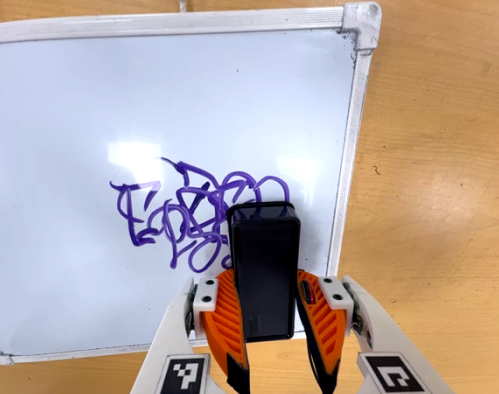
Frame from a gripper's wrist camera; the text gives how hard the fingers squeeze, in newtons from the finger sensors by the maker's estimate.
{"total": 11.4, "left": 10.9, "right": 12.0}